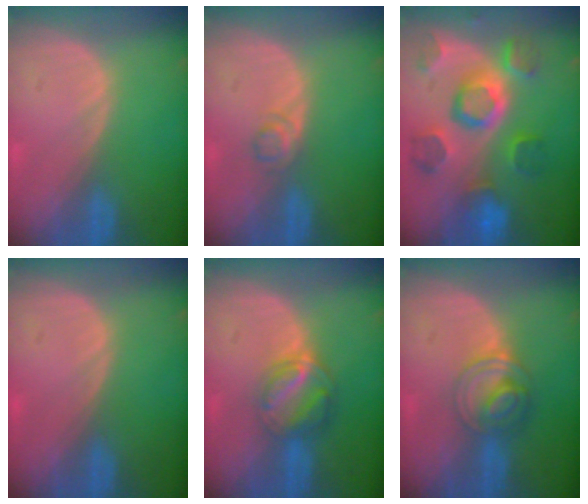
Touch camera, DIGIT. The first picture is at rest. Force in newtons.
{"total": 1.9, "press": 1.8, "slide": 0.2}
{"total": 11.3, "press": 10.0, "slide": 5.3}
{"total": 0.5, "press": 0.0, "slide": 0.5}
{"total": 6.4, "press": 5.5, "slide": 3.2}
{"total": 6.2, "press": 5.3, "slide": 3.1}